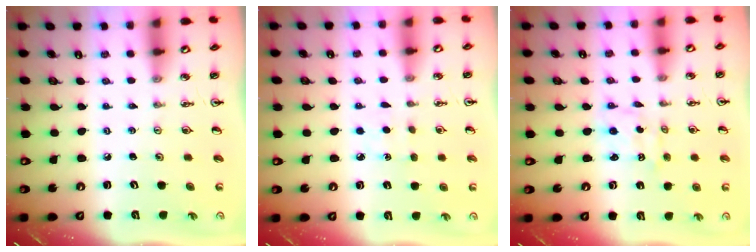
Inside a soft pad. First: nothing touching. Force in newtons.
{"total": 2.4, "press": 2.4, "slide": 0.3}
{"total": 1.1, "press": 1.1, "slide": 0.1}